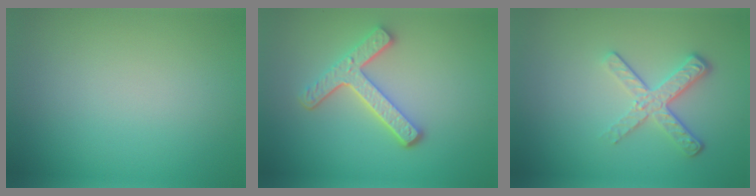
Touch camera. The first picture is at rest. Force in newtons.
{"total": 4.4, "press": 3.4, "slide": 2.9}
{"total": 3.5, "press": 2.5, "slide": 2.5}